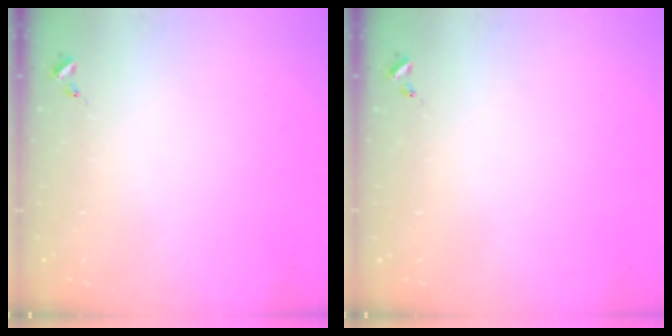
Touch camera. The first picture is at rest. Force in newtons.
{"total": 0.0}